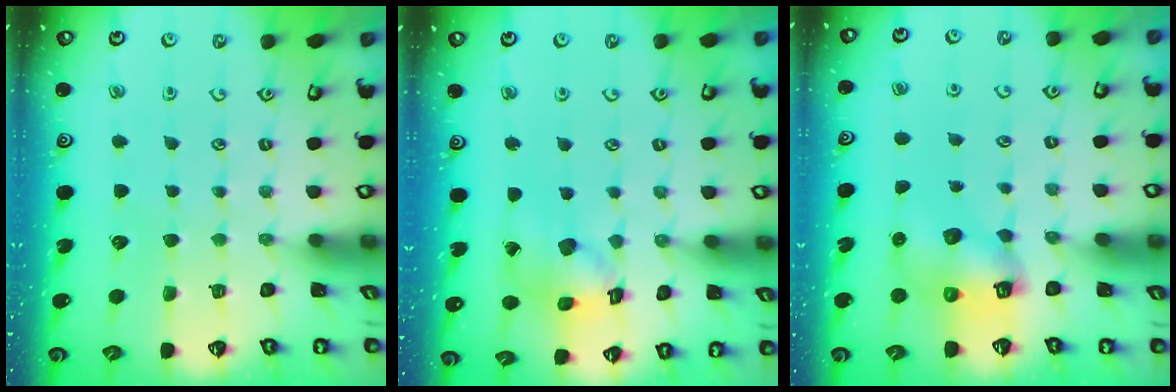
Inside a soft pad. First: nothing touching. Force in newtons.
{"total": 12.0, "press": 11.9, "slide": 1.5}
{"total": 7.5, "press": 7.5, "slide": 0.9}